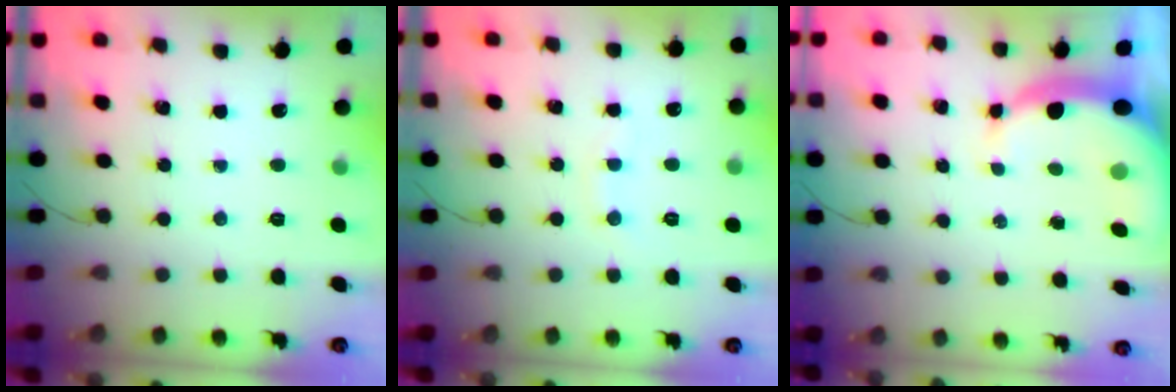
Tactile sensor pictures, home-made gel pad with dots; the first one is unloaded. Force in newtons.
{"total": 5.7, "press": 5.5, "slide": 1.5}
{"total": 8.2, "press": 8.0, "slide": 1.5}